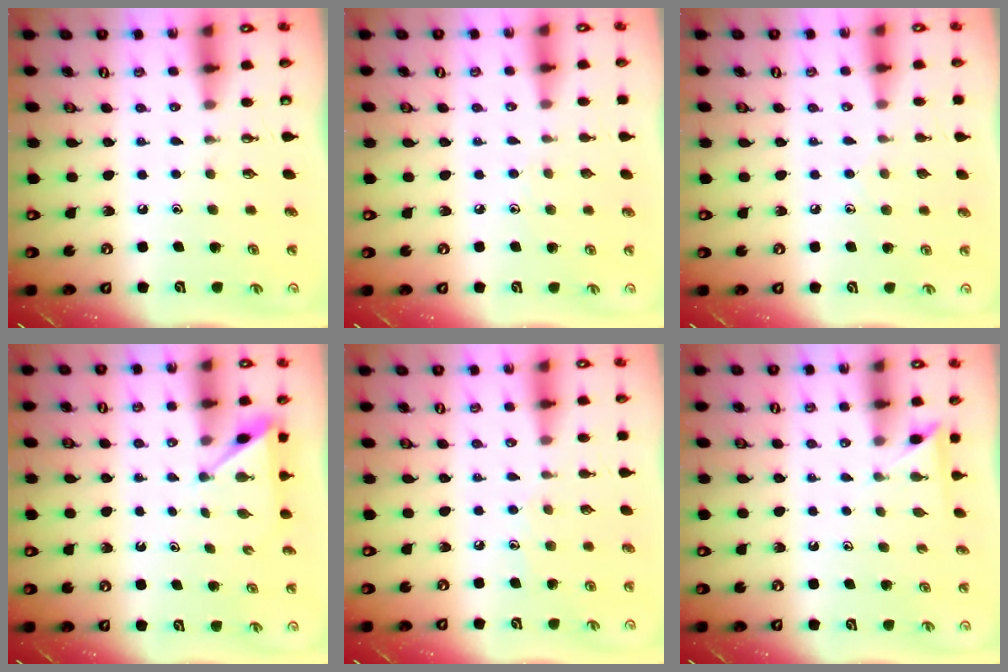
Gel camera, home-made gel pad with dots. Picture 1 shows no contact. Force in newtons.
{"total": 3.1, "press": 3.1, "slide": 0.3}
{"total": 5.8, "press": 5.8, "slide": 0.5}
{"total": 2.7, "press": 2.7, "slide": 0.3}
{"total": 5.7, "press": 5.6, "slide": 0.7}
{"total": 2.3, "press": 2.3, "slide": 0.2}